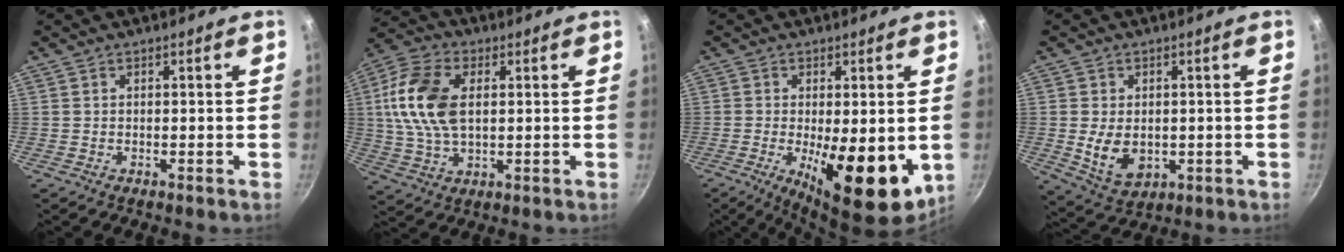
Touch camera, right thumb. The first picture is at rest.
{"total": 14.3, "force": [2.2, 8.7, 11.2], "torque": [-0.209, 0.007, 0.034]}
{"total": 13.9, "force": [-2.5, 5.2, 12.7], "torque": [-0.171, -0.013, -0.025]}
{"total": 8.0, "force": [-0.4, 5.7, 5.6], "torque": [-0.089, -0.011, 0.010]}